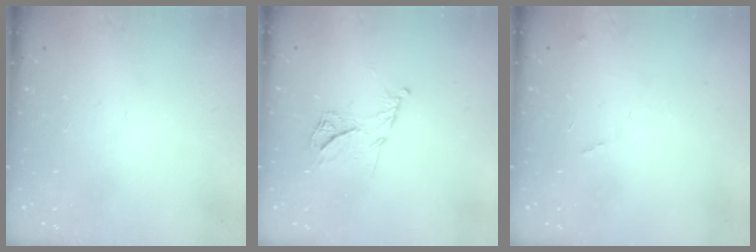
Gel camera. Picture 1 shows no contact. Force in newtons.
{"total": 9.8, "press": 9.8, "slide": 0.6}
{"total": 6.8, "press": 6.8, "slide": 0.6}